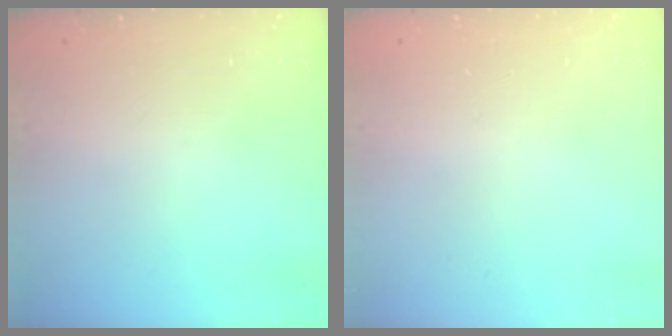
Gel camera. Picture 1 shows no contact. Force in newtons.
{"total": 2.6, "press": 2.6, "slide": 0.2}